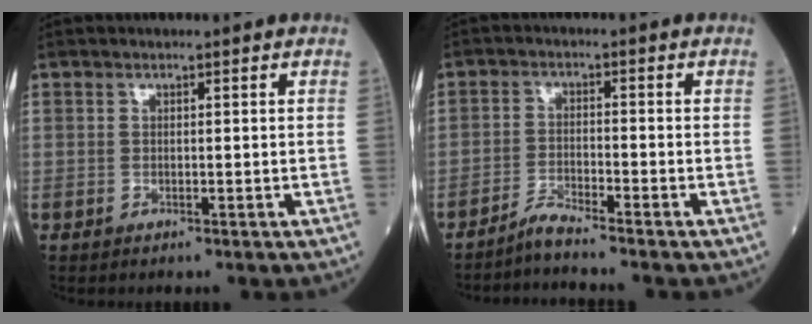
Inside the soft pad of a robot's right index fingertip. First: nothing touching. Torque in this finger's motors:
{"motor_torque": [-0.21, -0.19, -0.02, -0.01]}